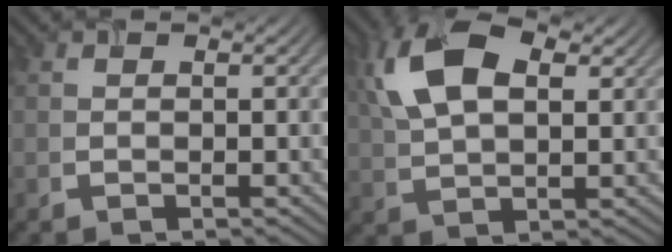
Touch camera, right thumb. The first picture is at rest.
{"total": 11.0, "force": [4.2, 5.7, 8.4], "torque": [-0.196, 0.022, 0.076]}